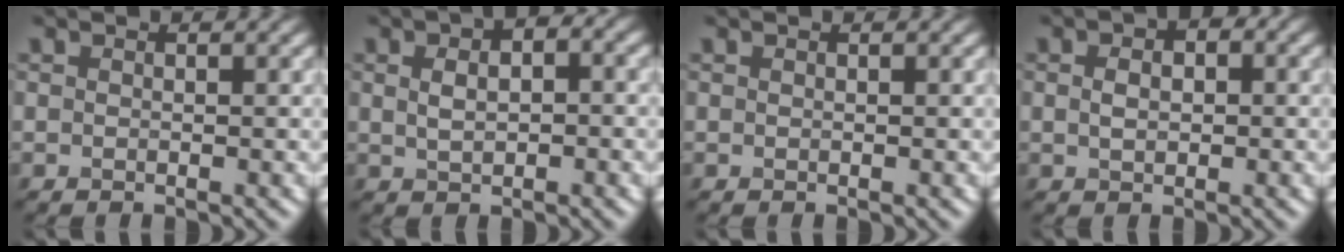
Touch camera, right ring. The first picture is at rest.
{"total": 5.0, "force": [1.4, 2.9, 3.9], "torque": [-0.047, 0.019, 0.008]}
{"total": 0.0}
{"total": 3.0, "force": [0.5, 2.0, 2.1], "torque": [-0.025, 0.011, -0.004]}